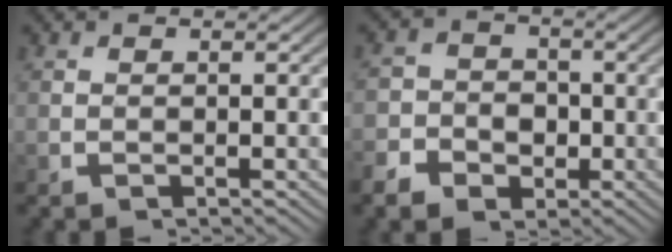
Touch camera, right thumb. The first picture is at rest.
{"total": 5.0, "force": [-1.8, 4.3, 1.8], "torque": [-0.014, -0.012, -0.034]}